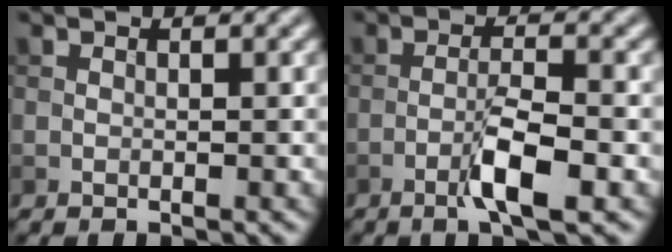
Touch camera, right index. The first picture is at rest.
{"total": 4.2, "force": [-2.0, 0.6, 3.6], "torque": [-0.067, 0.007, -0.041]}